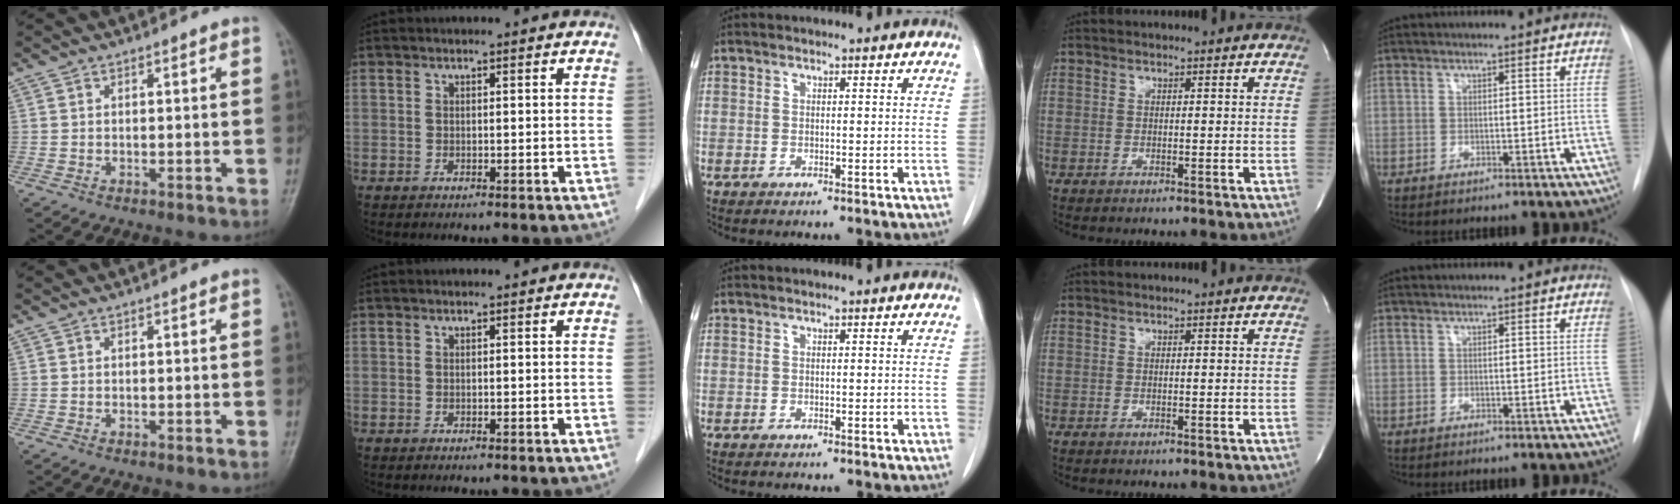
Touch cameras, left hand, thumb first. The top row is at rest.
{}